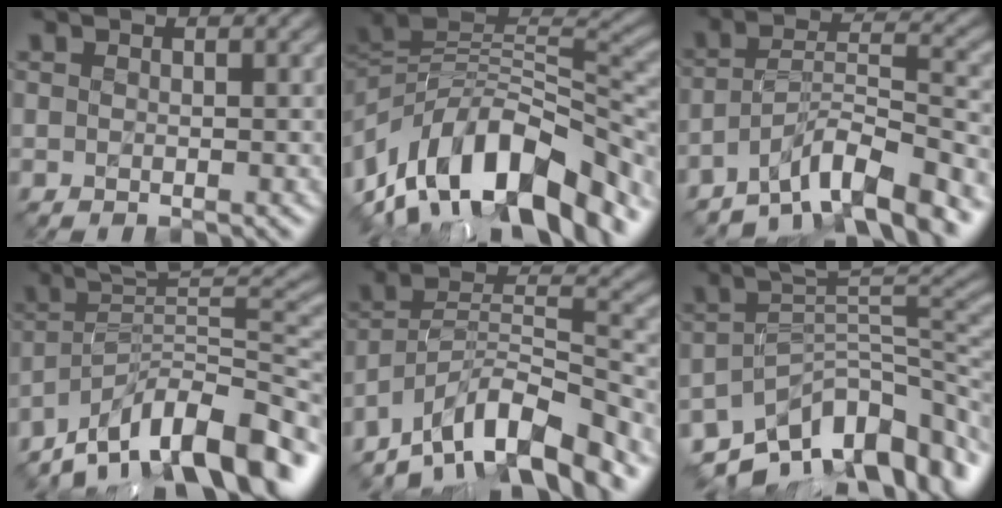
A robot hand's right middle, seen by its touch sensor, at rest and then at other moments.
{"total": 13.3, "force": [-6.3, 6.4, 9.8], "torque": [-0.169, 0.024, -0.112]}
{"total": 7.8, "force": [-6.0, 1.5, 4.8], "torque": [-0.074, 0.012, -0.107]}
{"total": 11.7, "force": [-8.7, 2.8, 7.4], "torque": [-0.104, 0.026, -0.151]}
{"total": 10.3, "force": [-8.0, 2.6, 5.8], "torque": [-0.082, 0.012, -0.153]}
{"total": 11.9, "force": [-7.8, 4.9, 7.5], "torque": [-0.123, 0.003, -0.124]}